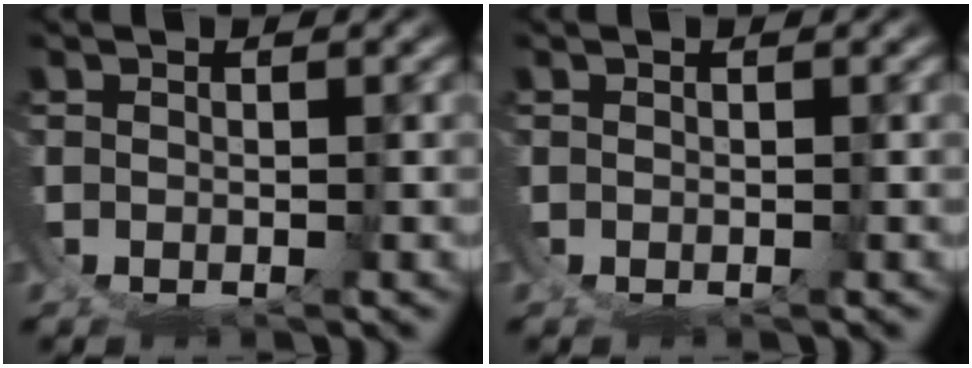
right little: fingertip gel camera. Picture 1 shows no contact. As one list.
[{"total": 0.0}]